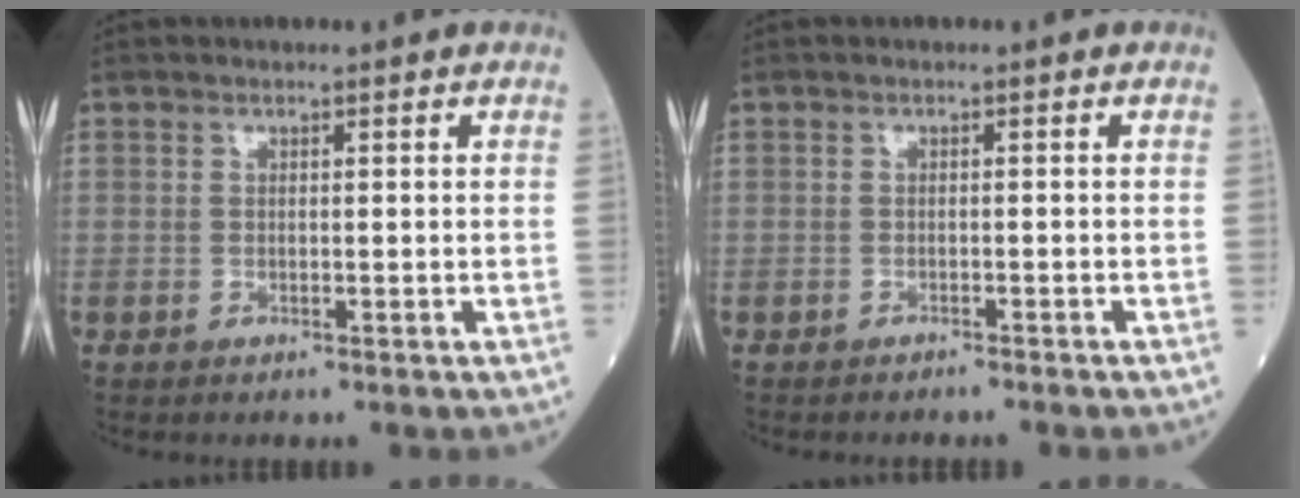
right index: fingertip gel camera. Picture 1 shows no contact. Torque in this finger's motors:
{"motor_torque": [-0.08, 0.01, 0.03, 0.00]}